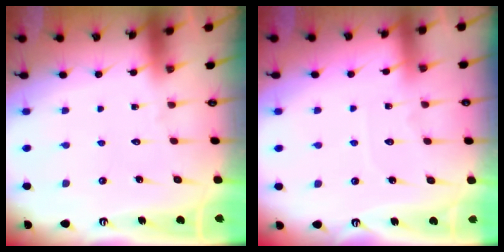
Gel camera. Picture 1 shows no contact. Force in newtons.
{"total": 2.8, "press": 2.8, "slide": 0.4}